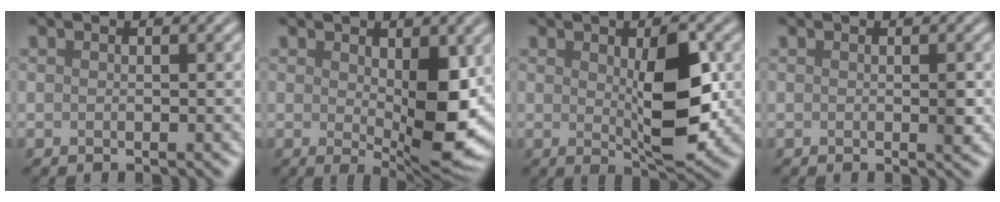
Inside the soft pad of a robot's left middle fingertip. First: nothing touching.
{"total": 7.2, "force": [0.3, 2.6, 6.7], "torque": [-0.110, -0.013, 0.016]}
{"total": 6.1, "force": [0.4, 2.0, 5.8], "torque": [-0.093, -0.007, 0.011]}
{"total": 0.7, "force": [-0.1, 0.0, 0.7], "torque": [-0.013, -0.004, -0.001]}